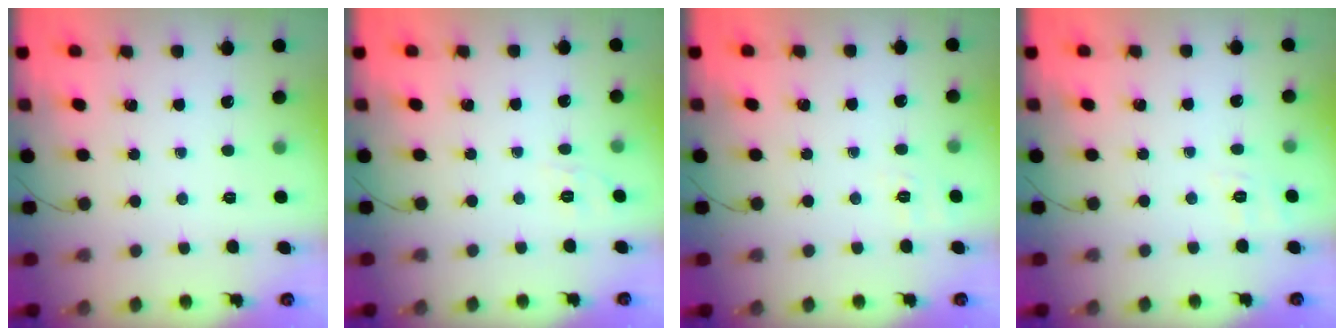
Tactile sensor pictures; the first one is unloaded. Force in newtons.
{"total": 3.8, "press": 3.3, "slide": 1.9}
{"total": 2.0, "press": 0.8, "slide": 1.8}
{"total": 2.5, "press": 1.0, "slide": 2.3}